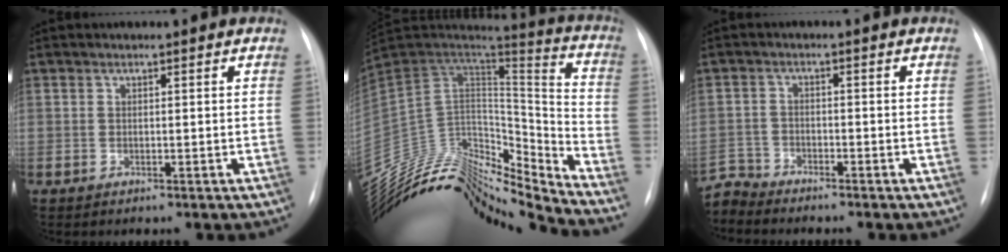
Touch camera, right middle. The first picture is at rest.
{"total": 23.7, "force": [-22.1, 4.6, 7.4], "torque": [-0.151, 0.059, -0.366]}
{"total": 3.9, "force": [-3.8, 0.1, -1.0], "torque": [0.021, -0.009, -0.074]}